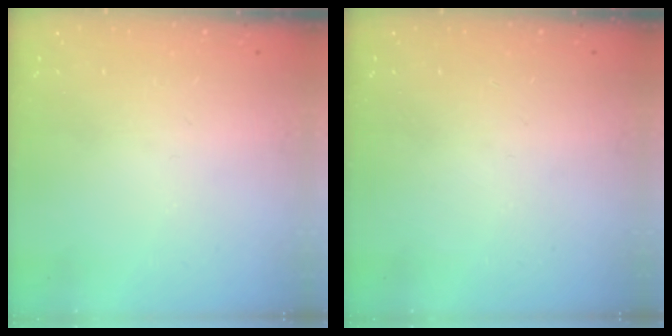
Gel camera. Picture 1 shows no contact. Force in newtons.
{"total": 0.0}